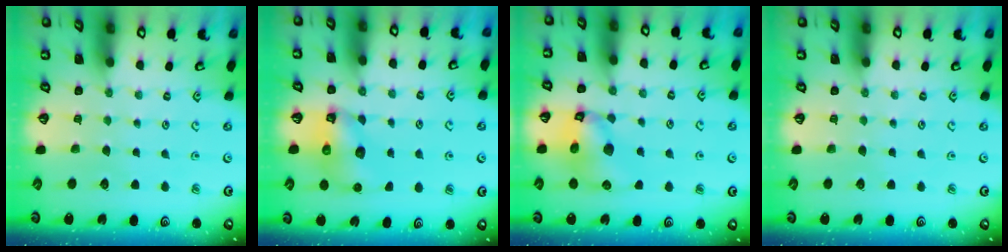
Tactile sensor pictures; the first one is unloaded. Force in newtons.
{"total": 7.0, "press": 7.0, "slide": 0.9}
{"total": 12.0, "press": 11.9, "slide": 1.6}
{"total": 0.0}